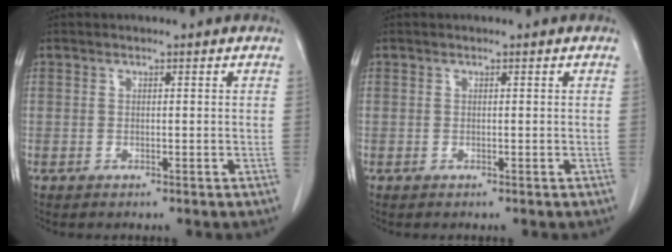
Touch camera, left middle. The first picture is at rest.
{"total": 0.0}